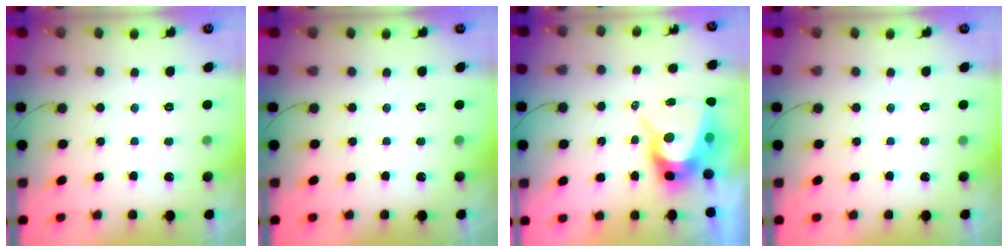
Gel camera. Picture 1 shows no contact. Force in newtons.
{"total": 0.0}
{"total": 10.2, "press": 10.2, "slide": 0.7}
{"total": 0.0}